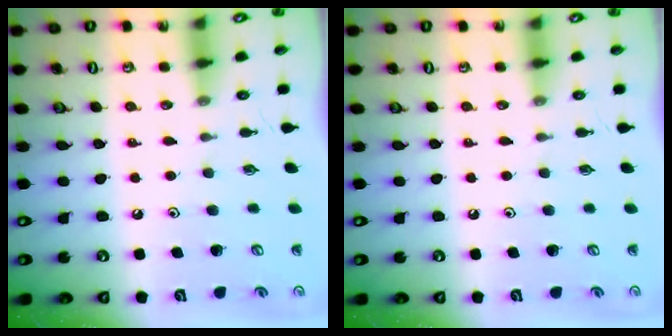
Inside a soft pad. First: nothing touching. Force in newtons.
{"total": 0.0}